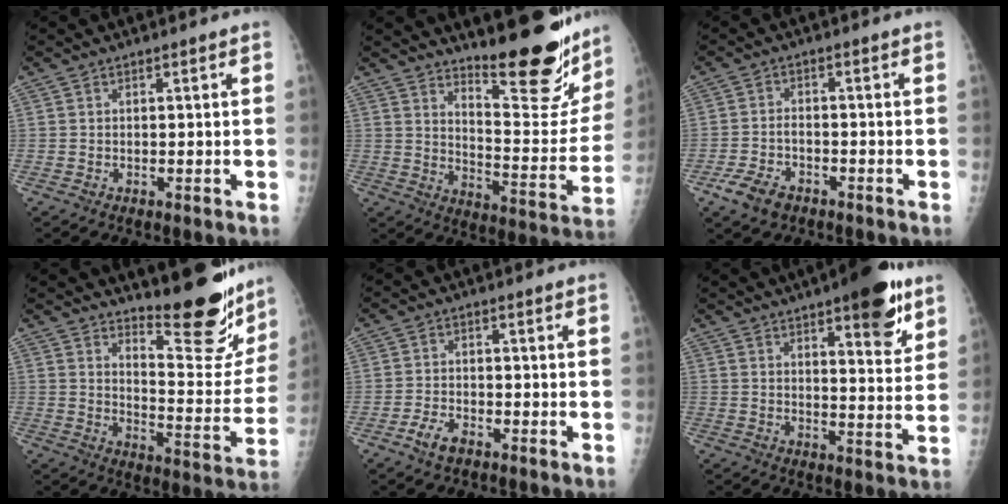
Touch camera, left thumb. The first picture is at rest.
{"total": 20.7, "force": [16.9, 4.6, 11.1], "torque": [-0.122, -0.149, 0.231]}
{"total": 5.6, "force": [-3.5, 3.2, 3.2], "torque": [-0.067, 0.012, -0.061]}
{"total": 17.1, "force": [14.6, 3.7, 8.0], "torque": [-0.074, -0.143, 0.199]}
{"total": 3.7, "force": [-2.4, 1.8, 2.2], "torque": [-0.043, 0.011, -0.043]}
{"total": 13.8, "force": [8.1, 4.2, 10.4], "torque": [-0.110, -0.039, 0.108]}